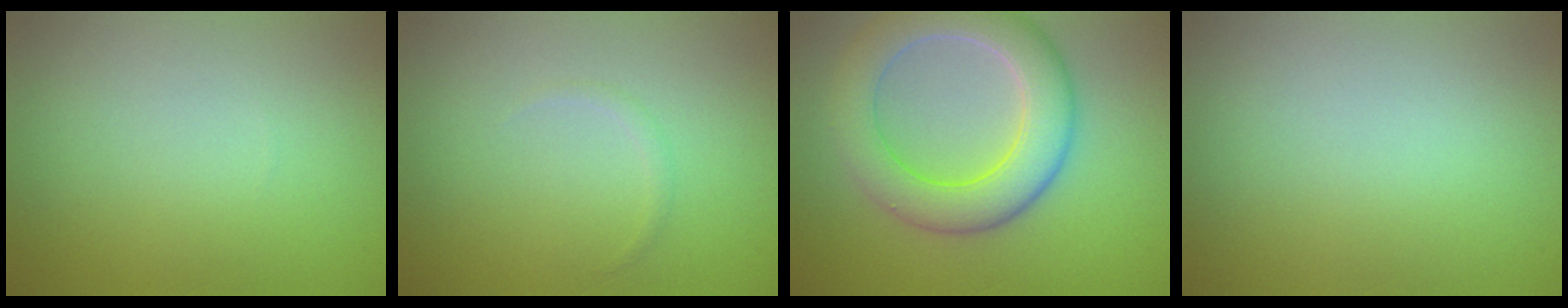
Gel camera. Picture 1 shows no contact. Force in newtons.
{"total": 0.5, "press": 0.5, "slide": 0.0}
{"total": 7.2, "press": 7.1, "slide": 0.6}
{"total": 0.0}